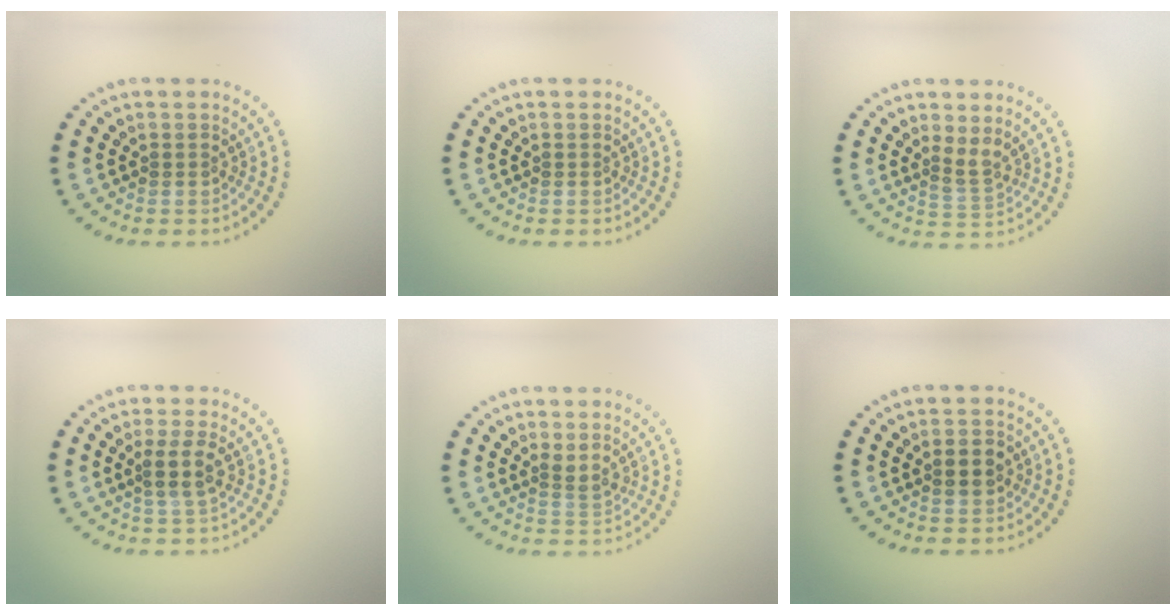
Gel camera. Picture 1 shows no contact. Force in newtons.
{"total": 0.0}
{"total": 1.9, "press": 1.3, "slide": 1.4}
{"total": 2.4, "press": 2.0, "slide": 1.3}
{"total": 1.5, "press": 1.1, "slide": 1.1}
{"total": 2.3, "press": 2.3, "slide": 0.1}